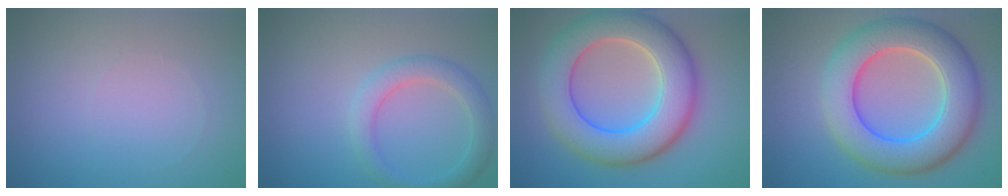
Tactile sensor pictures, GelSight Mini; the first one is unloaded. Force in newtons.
{"total": 3.1, "press": 3.1, "slide": 0.1}
{"total": 9.8, "press": 9.7, "slide": 0.7}
{"total": 9.8, "press": 9.8, "slide": 0.1}